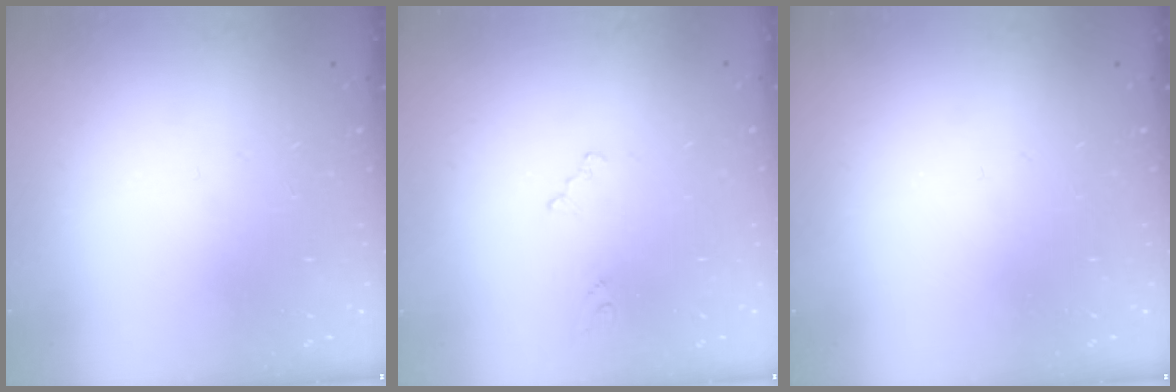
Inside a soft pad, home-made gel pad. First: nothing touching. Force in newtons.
{"total": 0.0}
{"total": 0.0}